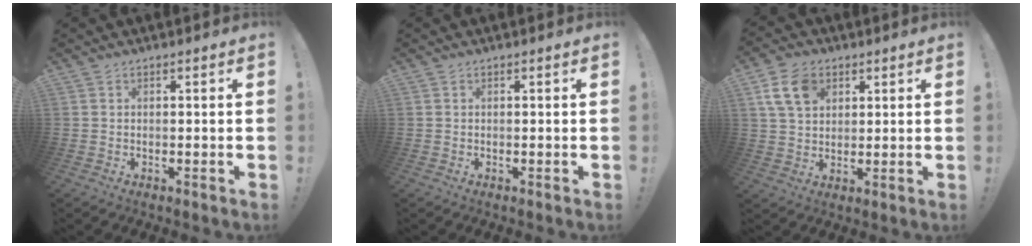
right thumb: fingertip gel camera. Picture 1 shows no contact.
{"total": 0.0}
{"total": 10.4, "force": [4.7, 7.3, 5.8], "torque": [-0.110, -0.004, 0.093]}